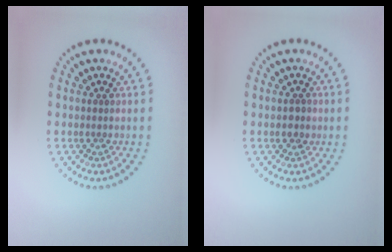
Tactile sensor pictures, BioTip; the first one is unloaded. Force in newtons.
{"total": 1.2, "press": 1.2, "slide": 0.2}